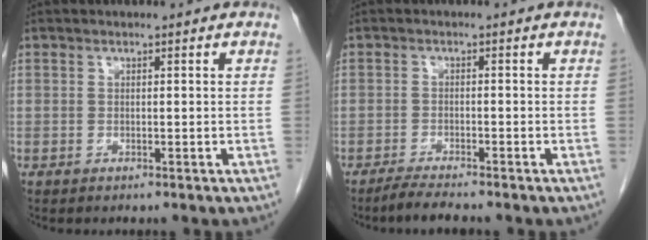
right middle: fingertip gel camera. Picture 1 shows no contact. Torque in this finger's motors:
{"motor_torque": [0.26, 0.13, -0.04, 0.00]}